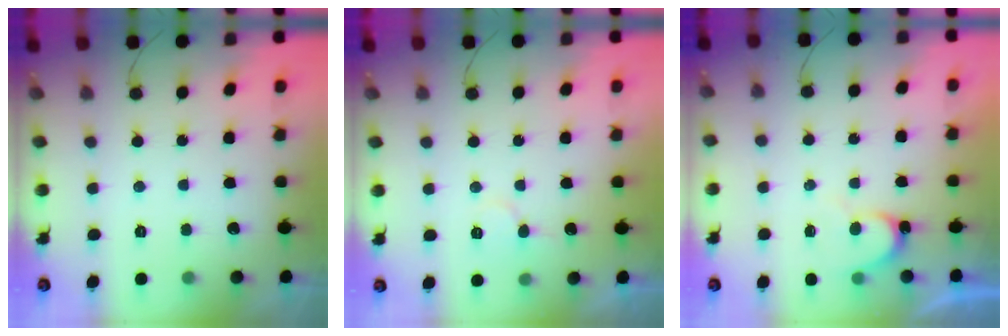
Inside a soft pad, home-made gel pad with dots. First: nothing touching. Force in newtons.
{"total": 6.8, "press": 6.7, "slide": 0.7}
{"total": 5.8, "press": 5.8, "slide": 0.4}